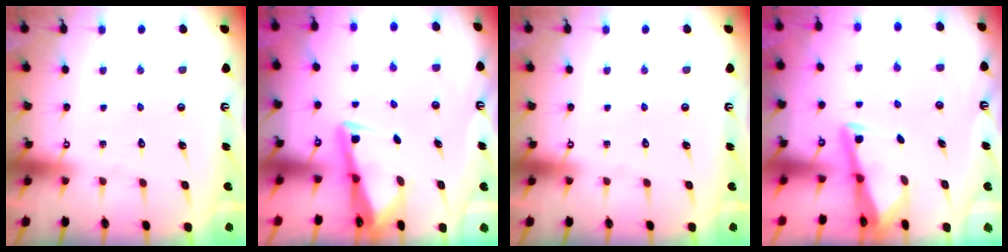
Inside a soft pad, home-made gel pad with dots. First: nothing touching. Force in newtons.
{"total": 3.0, "press": 3.0, "slide": 0.6}
{"total": 0.0}
{"total": 2.8, "press": 2.8, "slide": 0.2}